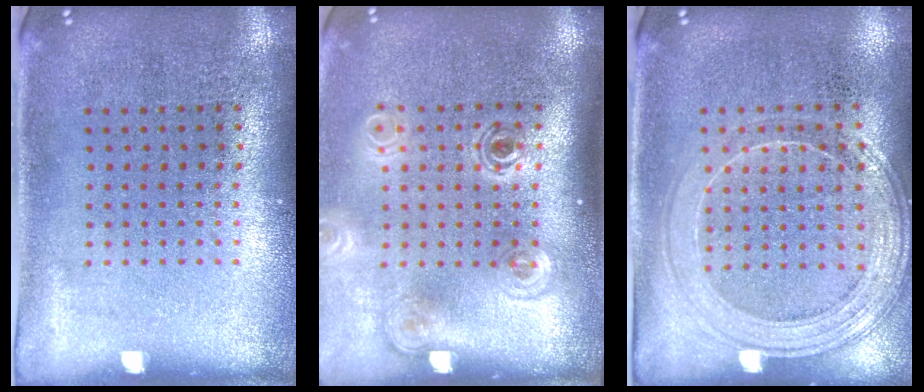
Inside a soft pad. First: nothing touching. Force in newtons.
{"total": 1.9, "press": 1.3, "slide": 1.4}
{"total": 1.5, "press": 1.5, "slide": 0.4}